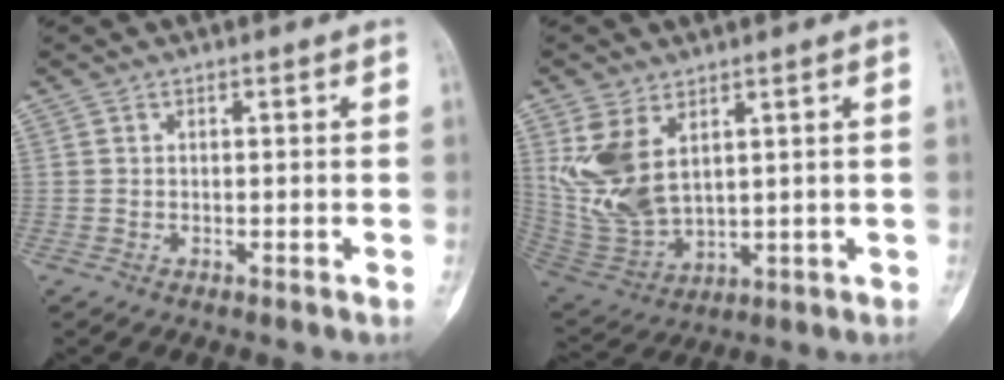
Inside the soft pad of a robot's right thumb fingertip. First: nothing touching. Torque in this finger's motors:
{"motor_torque": [-0.79, 1.90, 1.21, 0.58, 0.15]}